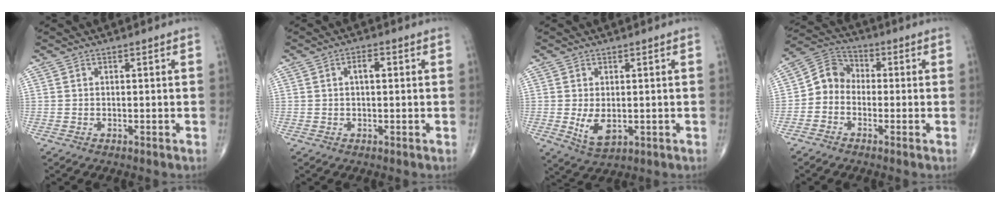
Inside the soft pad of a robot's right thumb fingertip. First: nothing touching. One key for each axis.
{"total": 2.6, "fx": 0.5, "fy": 1.2, "fz": 2.3, "tx": -0.037, "ty": 0.005, "tz": 0.006}
{"total": 5.1, "fx": -0.5, "fy": 2.9, "fz": 4.1, "tx": -0.072, "ty": -0.014, "tz": 0.003}
{"total": 6.6, "fx": -1.6, "fy": 5.6, "fz": 3.1, "tx": -0.039, "ty": 0.031, "tz": -0.049}